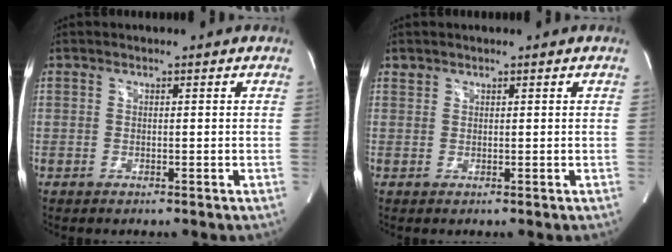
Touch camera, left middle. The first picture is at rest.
{"total": 0.7, "force": [0.6, 0.3, -0.1], "torque": [0.001, 0.007, 0.011]}